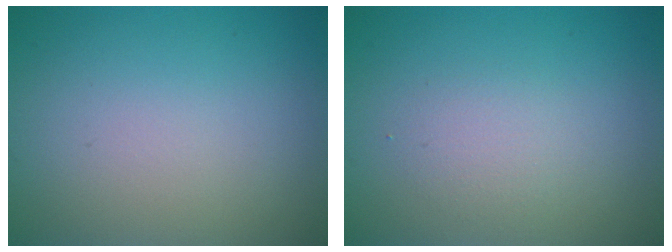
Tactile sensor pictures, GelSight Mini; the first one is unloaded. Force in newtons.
{"total": 1.6, "press": 1.6, "slide": 0.1}